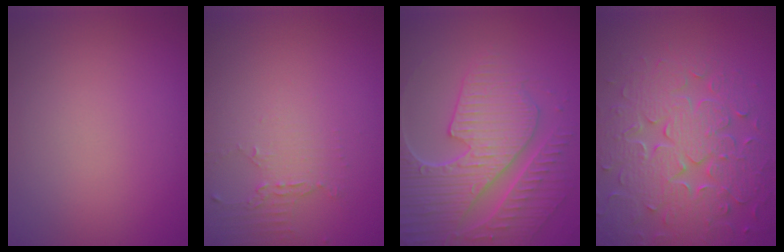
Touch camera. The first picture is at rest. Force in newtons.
{"total": 2.2, "press": 1.6, "slide": 1.5}
{"total": 8.5, "press": 6.1, "slide": 5.9}
{"total": 8.3, "press": 6.2, "slide": 5.6}